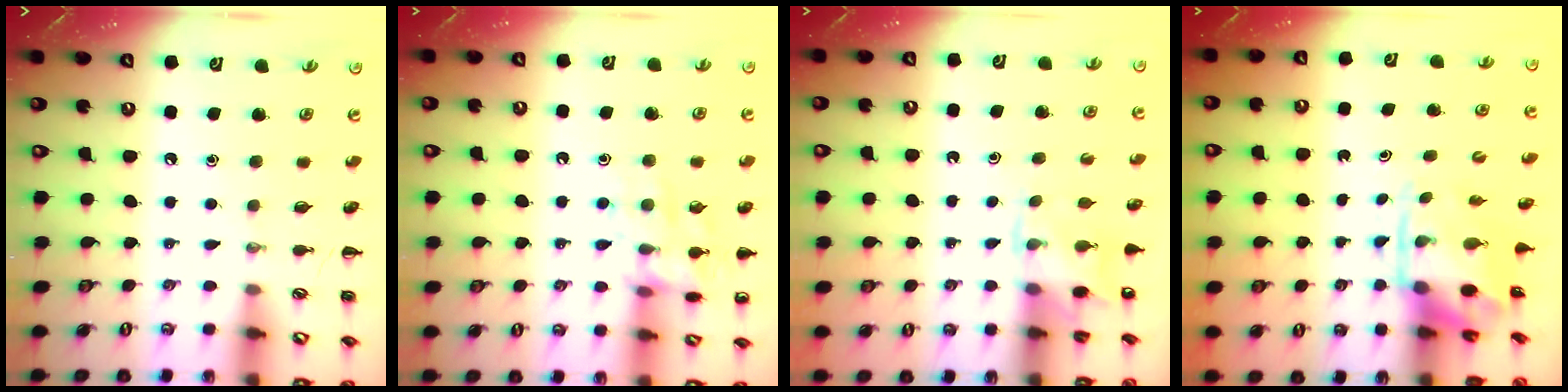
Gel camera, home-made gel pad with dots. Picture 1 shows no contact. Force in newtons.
{"total": 11.3, "press": 11.2, "slide": 1.0}
{"total": 5.6, "press": 5.4, "slide": 1.5}
{"total": 3.9, "press": 3.7, "slide": 1.1}